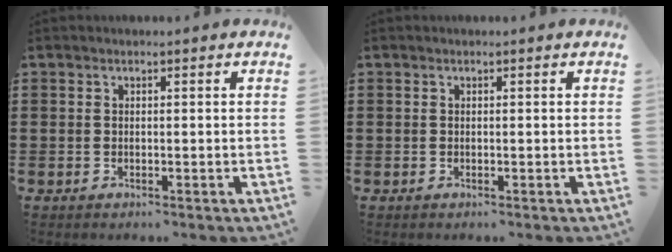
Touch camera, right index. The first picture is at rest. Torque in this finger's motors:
{"motor_torque": [0.00, 0.00, 0.00, 0.00]}